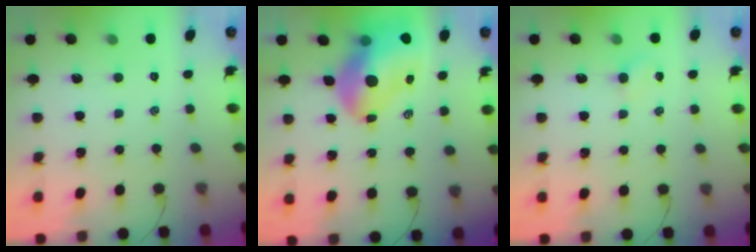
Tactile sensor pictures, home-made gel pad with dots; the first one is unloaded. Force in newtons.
{"total": 15.6, "press": 15.0, "slide": 4.5}
{"total": 1.6, "press": 1.5, "slide": 0.6}